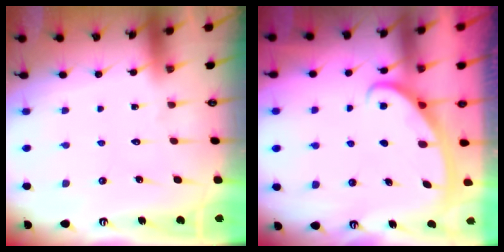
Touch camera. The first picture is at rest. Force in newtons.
{"total": 3.0, "press": 2.9, "slide": 0.4}